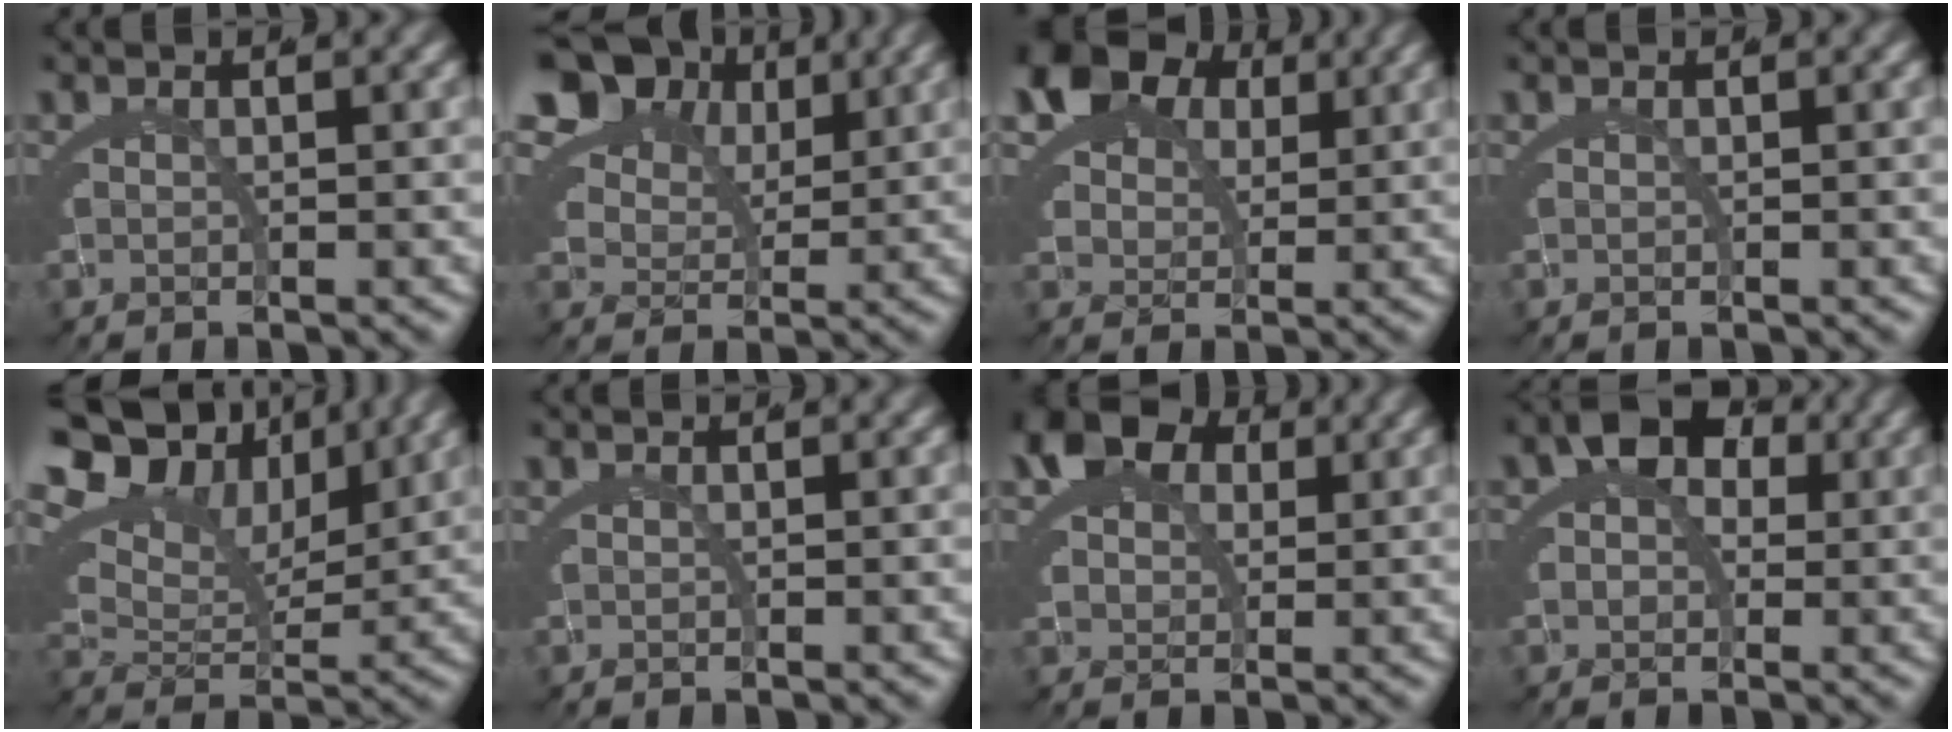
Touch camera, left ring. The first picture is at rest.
{"total": 10.8, "force": [5.2, 7.1, 6.3], "torque": [-0.119, 0.011, 0.079]}
{"total": 11.6, "force": [5.3, 8.5, 5.8], "torque": [-0.136, -0.001, 0.084]}
{"total": 0.0}
{"total": 13.9, "force": [6.6, 9.5, 7.7], "torque": [-0.155, 0.017, 0.095]}
{"total": 0.0}
{"total": 7.5, "force": [3.7, 5.3, 4.0], "torque": [-0.090, 0.002, 0.060]}
{"total": 6.4, "force": [2.0, 4.9, 3.7], "torque": [-0.066, -0.001, 0.024]}